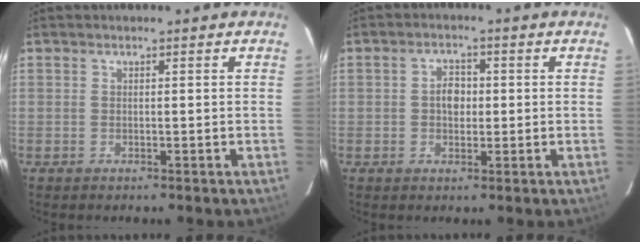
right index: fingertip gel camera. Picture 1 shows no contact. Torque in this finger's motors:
{"motor_torque": [0.31, 0.13, 0.12, 0.05]}